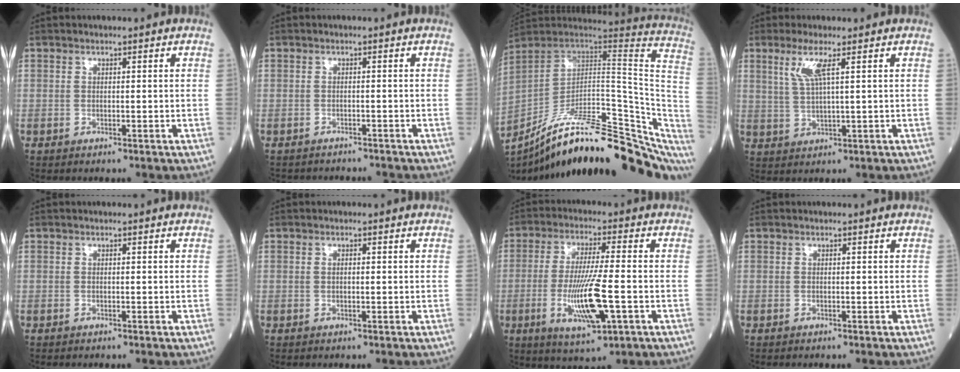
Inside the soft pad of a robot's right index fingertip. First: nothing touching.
{"total": 4.1, "force": [-4.0, 1.1, -0.1], "torque": [0.007, -0.004, -0.054]}
{"total": 30.1, "force": [-22.6, 8.2, 18.1], "torque": [-0.209, 0.002, -0.320]}
{"total": 4.3, "force": [2.0, -0.1, 3.8], "torque": [-0.085, -0.001, 0.045]}
{"total": 0.0}
{"total": 0.6, "force": [0.1, 0.2, 0.6], "torque": [-0.013, 0.000, 0.003]}
{"total": 11.0, "force": [-3.0, 1.1, 10.6], "torque": [-0.207, -0.017, -0.051]}
{"total": 0.0}